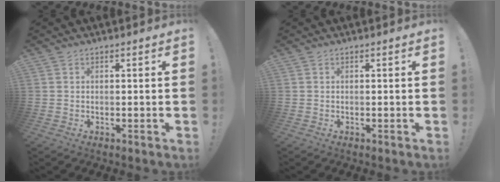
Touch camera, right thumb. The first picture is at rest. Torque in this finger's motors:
{"motor_torque": [0.00, 0.00, -0.08, 0.08, 0.02]}